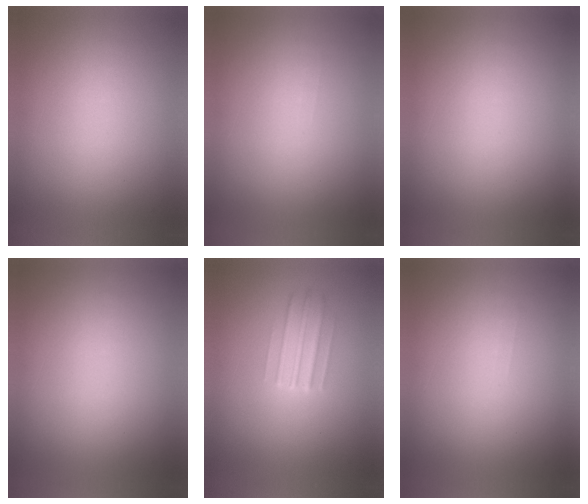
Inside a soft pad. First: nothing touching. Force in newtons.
{"total": 1.1}
{"total": 0.0}
{"total": 0.0}
{"total": 2.8}
{"total": 1.2}